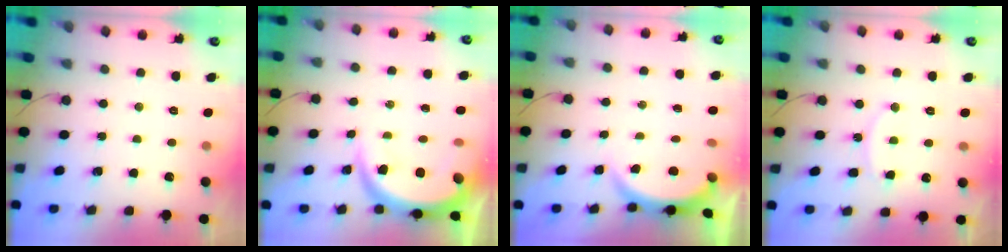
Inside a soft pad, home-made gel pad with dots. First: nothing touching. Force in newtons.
{"total": 9.0, "press": 9.0, "slide": 0.9}
{"total": 3.3, "press": 3.2, "slide": 0.5}
{"total": 8.4, "press": 8.4, "slide": 0.6}